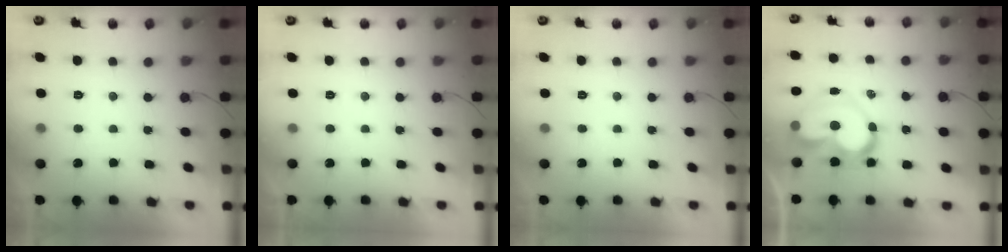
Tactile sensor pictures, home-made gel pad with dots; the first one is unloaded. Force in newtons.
{"total": 1.8, "press": 1.8, "slide": 0.0}
{"total": 0.0}
{"total": 15.5, "press": 15.4, "slide": 1.3}